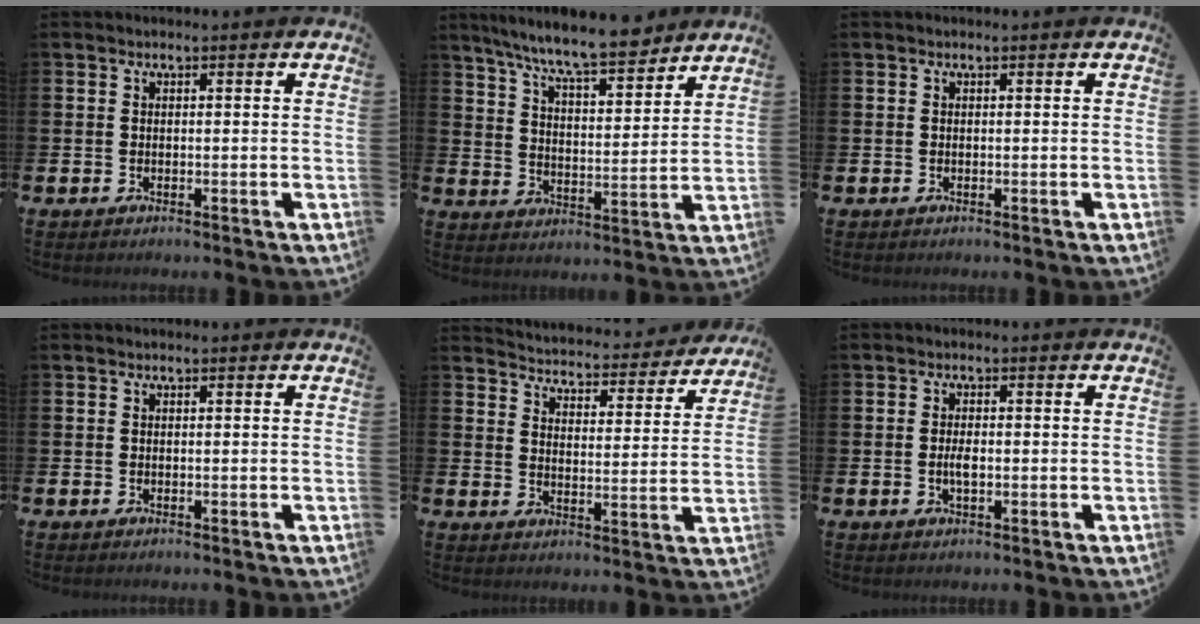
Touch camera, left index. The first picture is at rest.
{"total": 9.1, "force": [8.4, 1.0, 3.4], "torque": [-0.090, -0.047, 0.150]}
{"total": 0.0}
{"total": 0.0}
{"total": 4.4, "force": [4.4, 0.5, 0.1], "torque": [-0.021, -0.044, 0.070]}
{"total": 2.0, "force": [-0.3, 0.8, 1.8], "torque": [-0.020, -0.003, -0.009]}